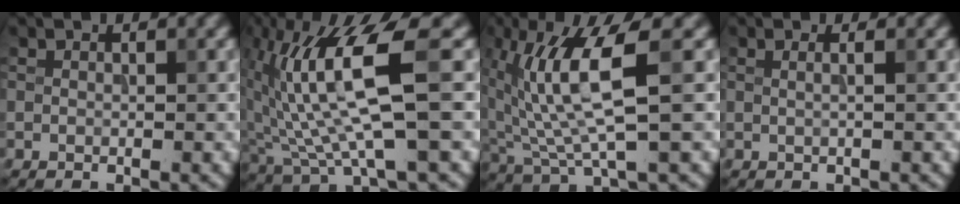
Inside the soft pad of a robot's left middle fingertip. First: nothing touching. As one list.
[{"total": 9.2, "force": [1.4, 2.0, 8.9], "torque": [-0.177, -0.003, 0.034]}, {"total": 7.5, "force": [1.5, 1.8, 7.2], "torque": [-0.148, -0.005, 0.034]}, {"total": 1.6, "force": [0.5, 0.8, 1.3], "torque": [-0.002, 0.002, -0.011]}]